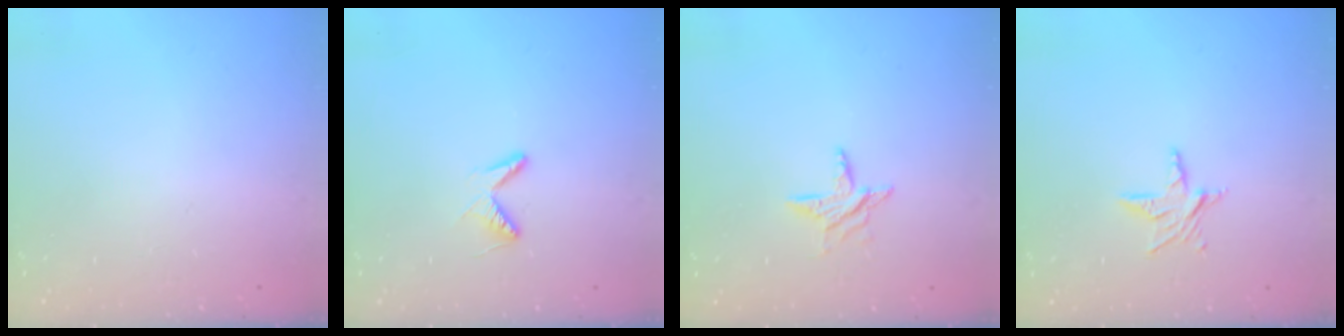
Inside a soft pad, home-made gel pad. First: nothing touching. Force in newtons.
{"total": 4.6, "press": 4.6, "slide": 0.7}
{"total": 6.2, "press": 6.2, "slide": 0.6}
{"total": 5.5, "press": 5.5, "slide": 0.5}